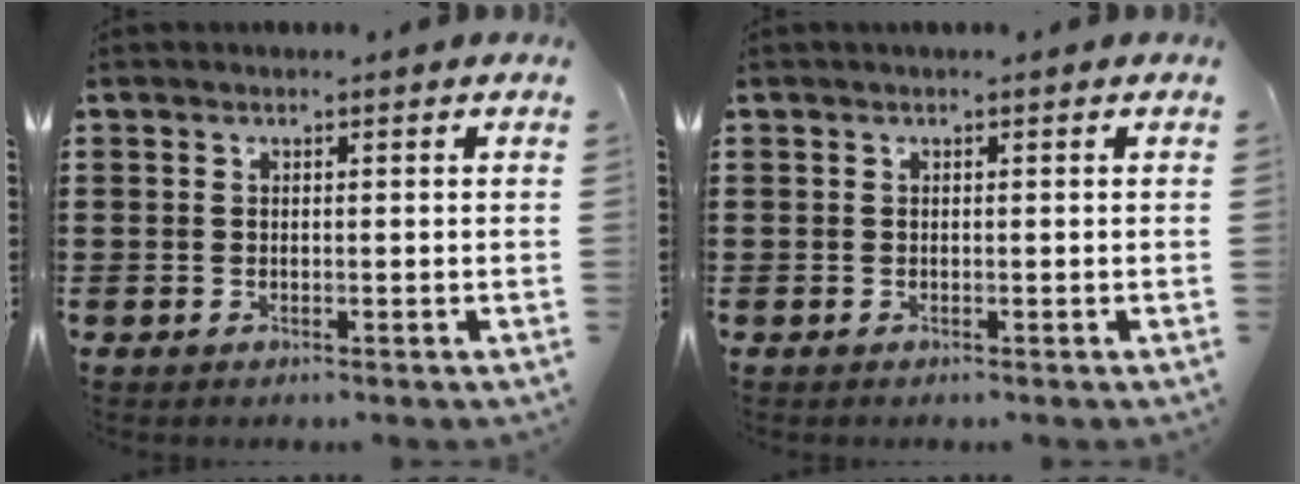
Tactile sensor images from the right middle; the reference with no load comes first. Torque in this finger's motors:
{"motor_torque": [-0.02, -0.06, 1.00, 0.03]}